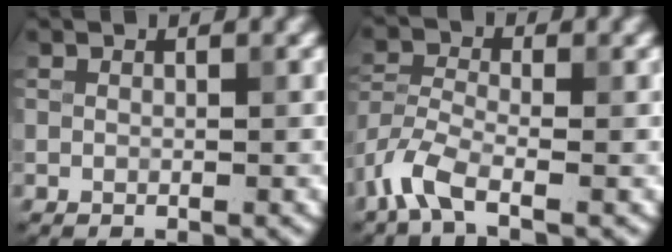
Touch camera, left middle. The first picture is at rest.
{"total": 4.3, "force": [-2.9, 1.5, 2.9], "torque": [-0.071, -0.007, -0.074]}